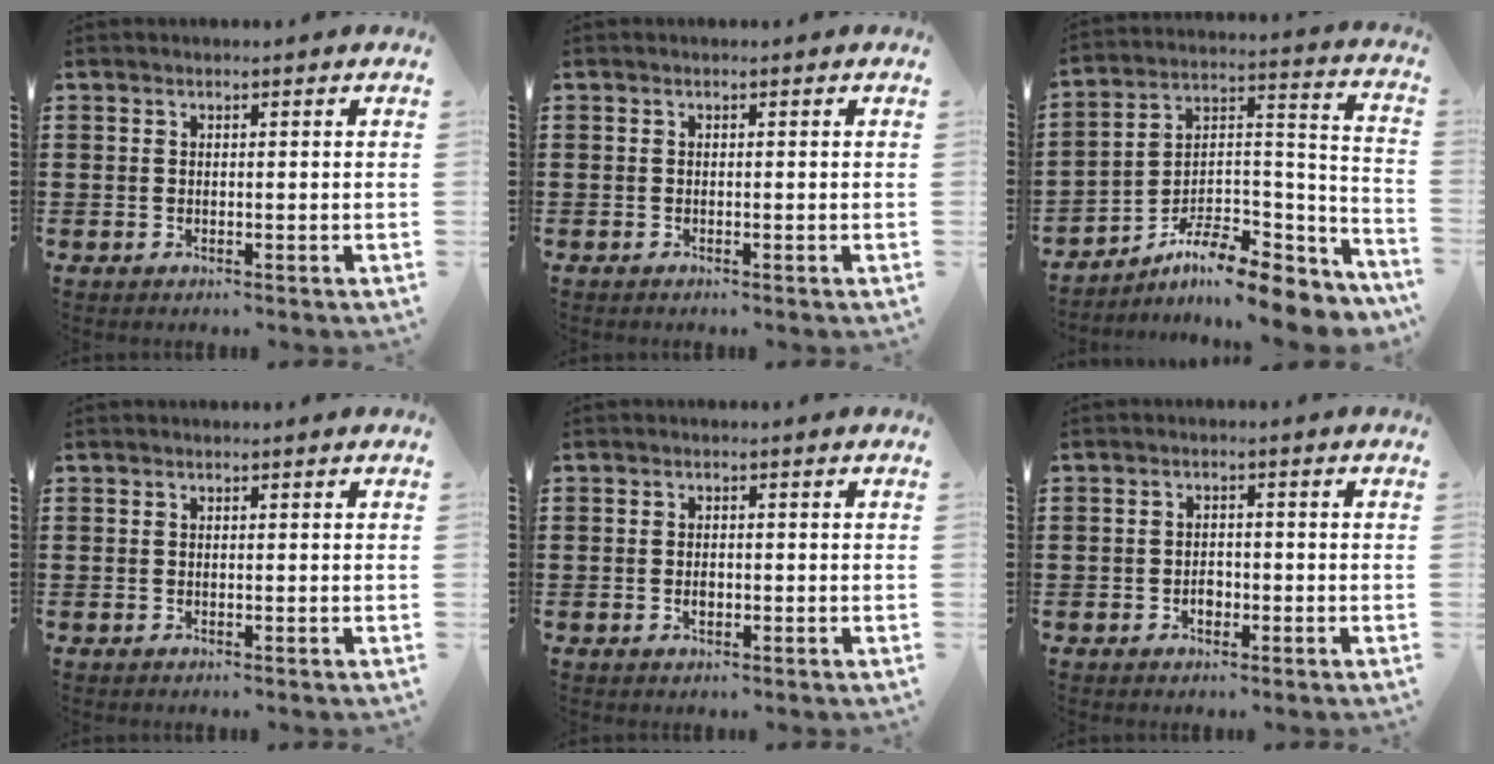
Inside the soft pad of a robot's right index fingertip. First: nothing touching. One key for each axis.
{"total": 0.0}
{"total": 9.4, "fx": -7.5, "fy": 2.6, "fz": 5.0, "tx": -0.080, "ty": 0.010, "tz": -0.141}
{"total": 0.0}
{"total": 1.5, "fx": -0.4, "fy": 0.8, "fz": 1.2, "tx": -0.023, "ty": 0.000, "tz": -0.008}
{"total": 2.2, "fx": -0.9, "fy": 1.5, "fz": 1.2, "tx": -0.026, "ty": 0.001, "tz": -0.018}